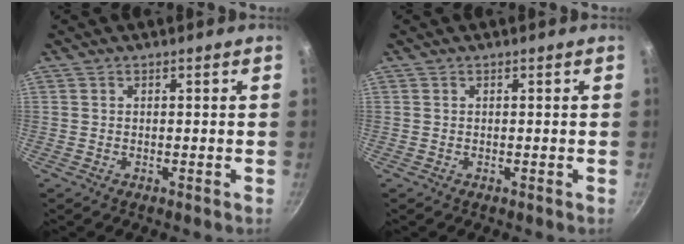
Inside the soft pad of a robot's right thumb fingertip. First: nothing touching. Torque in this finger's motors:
{"motor_torque": [0.00, 0.00, 0.14, 0.05, 0.00]}